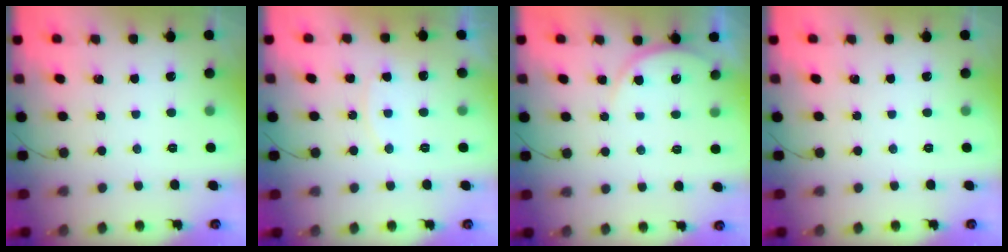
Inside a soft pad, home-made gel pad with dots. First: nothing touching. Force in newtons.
{"total": 6.7, "press": 6.7, "slide": 0.6}
{"total": 5.4, "press": 5.4, "slide": 0.6}
{"total": 0.0}